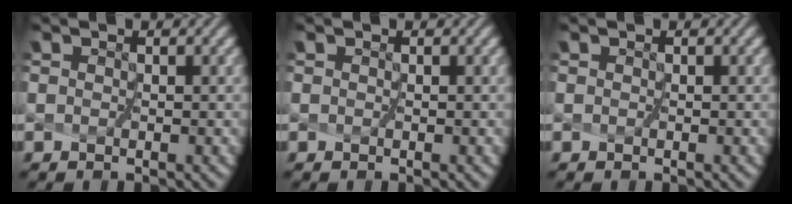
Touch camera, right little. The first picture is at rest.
{"total": 0.0}
{"total": 0.0}